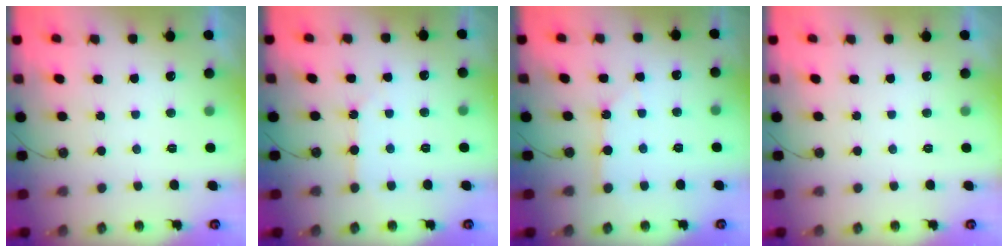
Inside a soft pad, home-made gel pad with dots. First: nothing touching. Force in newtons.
{"total": 3.9, "press": 3.8, "slide": 0.6}
{"total": 2.5, "press": 2.5, "slide": 0.3}
{"total": 0.0}